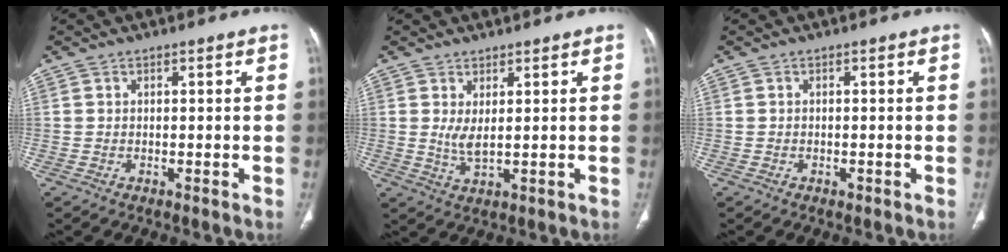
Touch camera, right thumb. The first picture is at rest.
{"total": 3.4, "force": [1.0, 0.9, 3.2], "torque": [-0.066, -0.017, 0.026]}
{"total": 0.5, "force": [-0.3, 0.3, 0.3], "torque": [-0.006, 0.000, -0.004]}